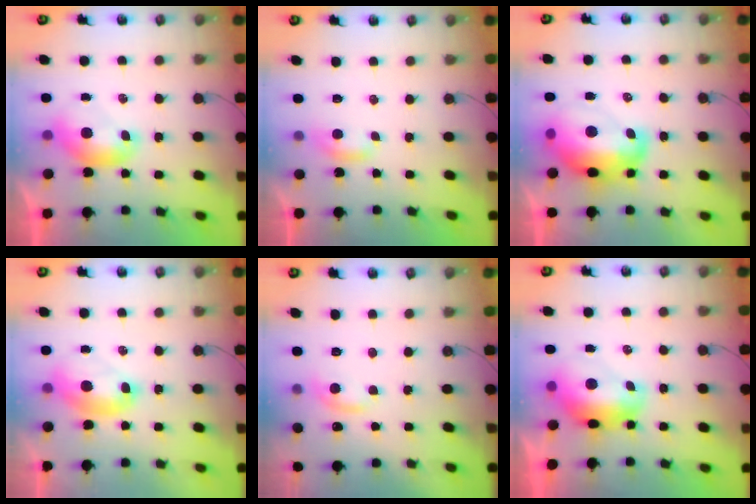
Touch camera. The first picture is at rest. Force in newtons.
{"total": 2.9, "press": 2.8, "slide": 0.4}
{"total": 11.2, "press": 11.2, "slide": 1.2}
{"total": 2.5, "press": 2.5, "slide": 0.6}
{"total": 1.7, "press": 1.6, "slide": 0.7}
{"total": 2.9, "press": 2.8, "slide": 0.7}